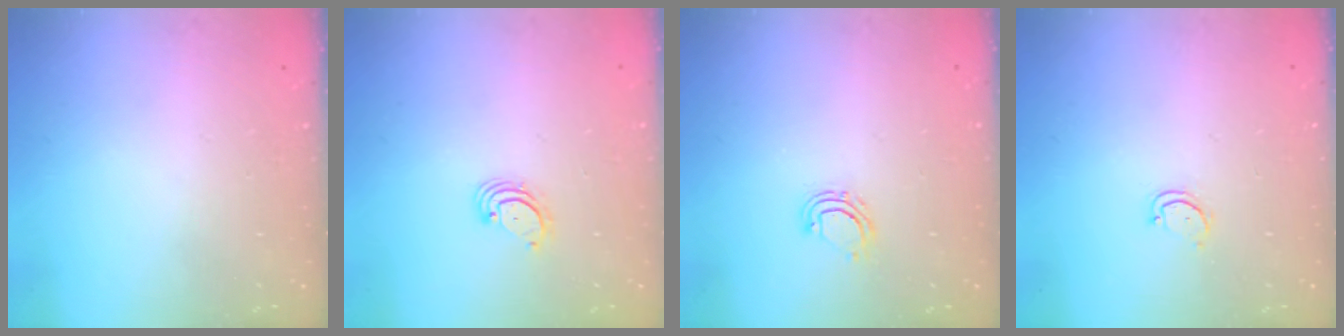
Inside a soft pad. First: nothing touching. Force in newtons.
{"total": 3.1, "press": 3.1, "slide": 0.3}
{"total": 4.5, "press": 4.5, "slide": 0.2}
{"total": 2.7, "press": 2.7, "slide": 0.3}